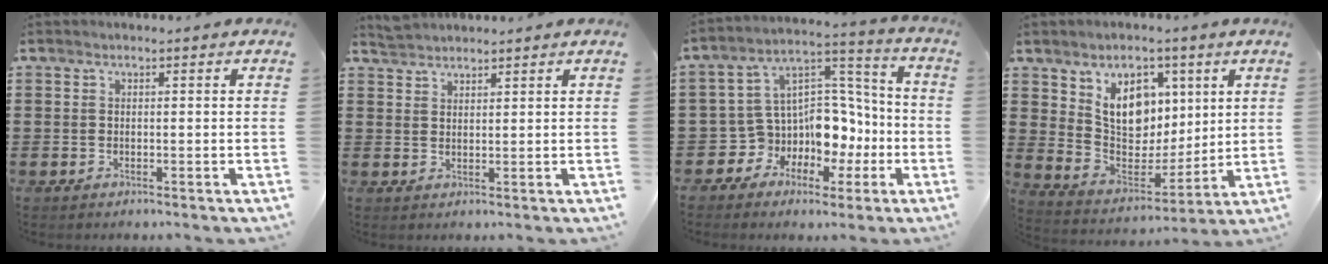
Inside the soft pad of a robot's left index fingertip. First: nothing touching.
{"total": 2.0, "force": [2.0, 0.0, -0.1], "torque": [-0.003, 0.001, 0.041]}
{"total": 8.5, "force": [-2.0, 7.8, 2.8], "torque": [-0.079, -0.017, -0.026]}
{"total": 9.6, "force": [4.7, 7.4, 4.0], "torque": [-0.090, -0.013, 0.091]}